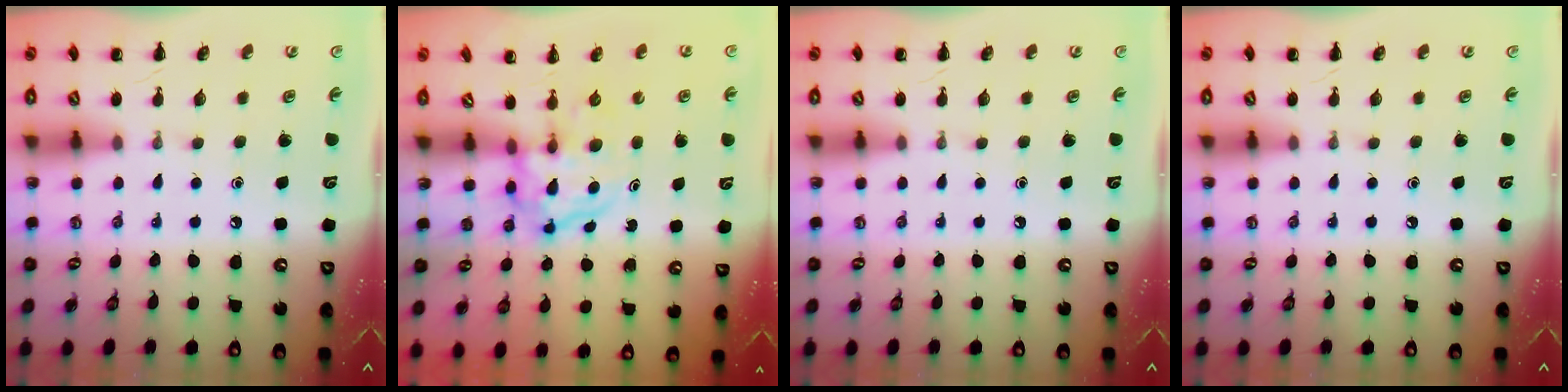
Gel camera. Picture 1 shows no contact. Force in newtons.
{"total": 3.9, "press": 3.9, "slide": 0.4}
{"total": 0.0}
{"total": 0.0}